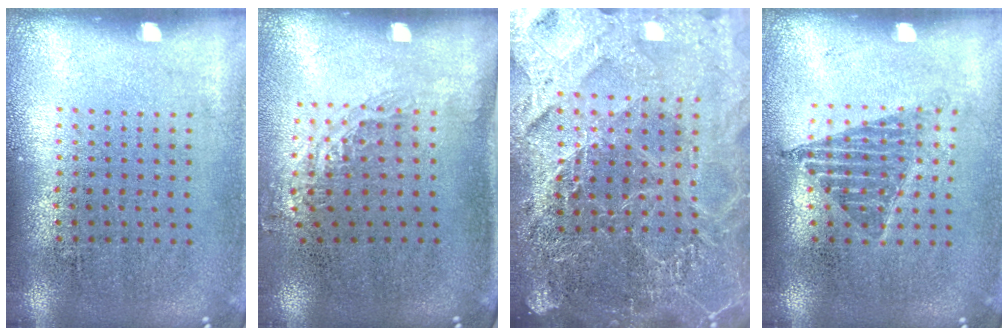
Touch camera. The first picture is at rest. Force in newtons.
{"total": 1.1, "press": 0.8, "slide": 0.6}
{"total": 5.5, "press": 4.9, "slide": 2.6}
{"total": 1.1, "press": 1.0, "slide": 0.6}